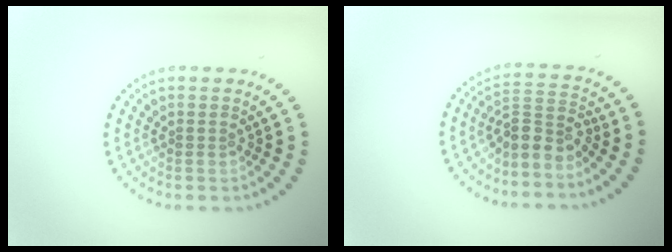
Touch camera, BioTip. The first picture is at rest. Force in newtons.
{"total": 3.0, "press": 2.3, "slide": 1.9}